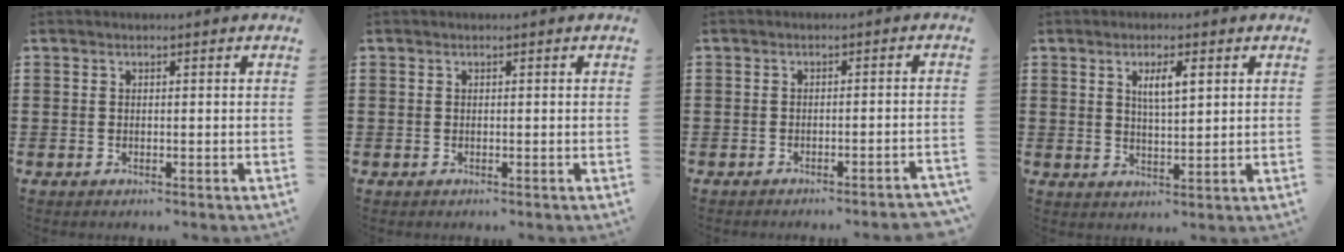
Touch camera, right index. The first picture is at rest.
{"total": 0.0}
{"total": 2.0, "force": [-1.7, -0.5, 0.7], "torque": [-0.013, -0.004, -0.034]}
{"total": 3.9, "force": [1.5, 1.0, 3.4], "torque": [-0.063, 0.003, 0.021]}